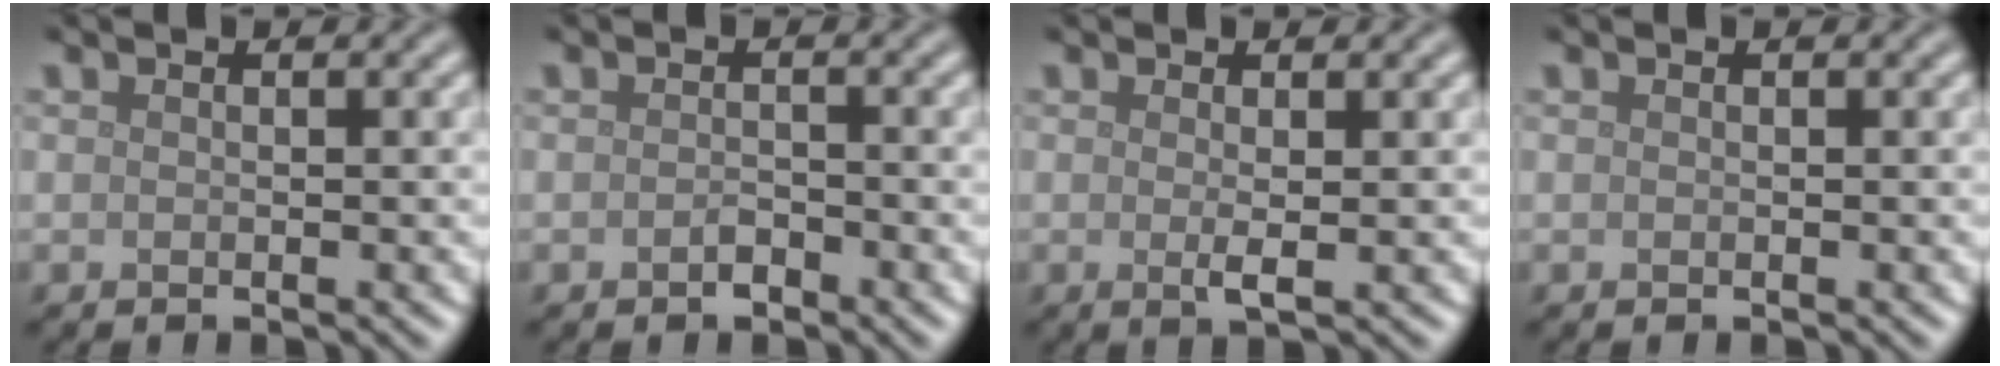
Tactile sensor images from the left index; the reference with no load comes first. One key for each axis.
{"total": 1.1, "fx": -0.6, "fy": 0.6, "fz": 0.6, "tx": -0.012, "ty": 0.000, "tz": -0.012}
{"total": 1.4, "fx": 0.1, "fy": 0.2, "fz": 1.4, "tx": -0.026, "ty": -0.002, "tz": -0.001}
{"total": 0.0}